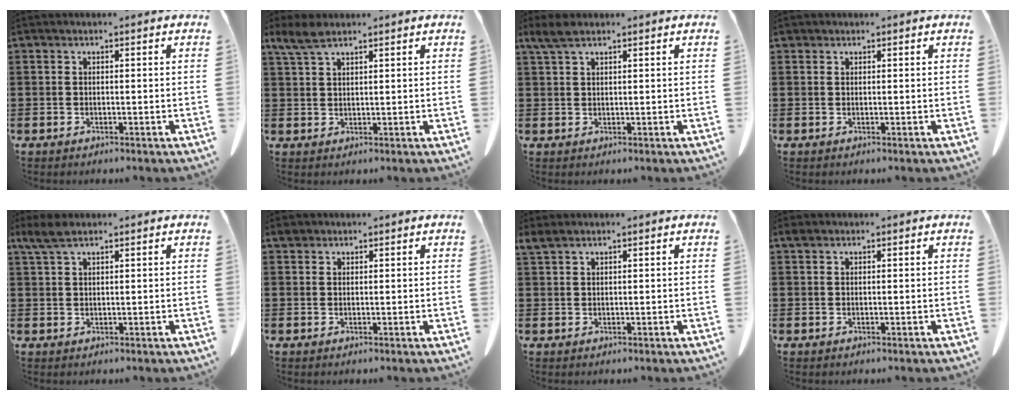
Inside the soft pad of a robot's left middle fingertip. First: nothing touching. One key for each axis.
{"total": 4.1, "fx": 2.8, "fy": 1.4, "fz": 2.7, "tx": -0.068, "ty": 0.001, "tz": 0.050}
{"total": 3.0, "fx": 1.9, "fy": 1.0, "fz": 2.2, "tx": -0.055, "ty": 0.000, "tz": 0.033}
{"total": 0.7, "fx": 0.5, "fy": 0.5, "fz": 0.1, "tx": -0.005, "ty": 0.004, "tz": 0.009}
{"total": 3.5, "fx": 2.2, "fy": 1.1, "fz": 2.5, "tx": -0.061, "ty": 0.001, "tz": 0.037}
{"total": 1.5, "fx": 1.2, "fy": 0.7, "fz": 0.3, "tx": -0.012, "ty": 0.005, "tz": 0.024}
{"total": 1.8, "fx": 1.4, "fy": 0.5, "fz": 1.0, "tx": -0.025, "ty": 0.002, "tz": 0.027}
{"total": 0.9, "fx": 0.6, "fy": 0.5, "fz": 0.4, "tx": -0.011, "ty": 0.004, "tz": 0.012}